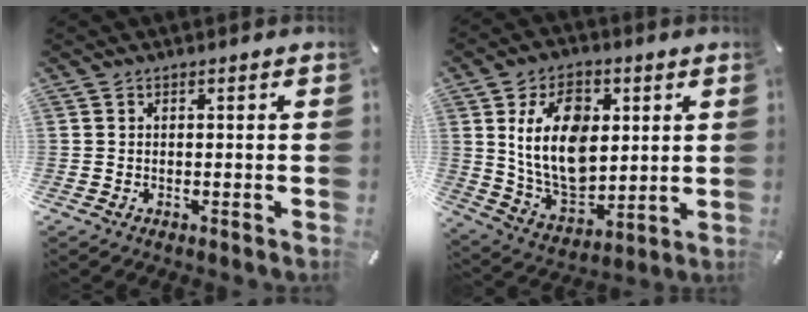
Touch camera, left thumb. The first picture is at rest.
{"total": 17.2, "force": [3.6, 12.0, 11.8], "torque": [-0.234, -0.011, 0.062]}